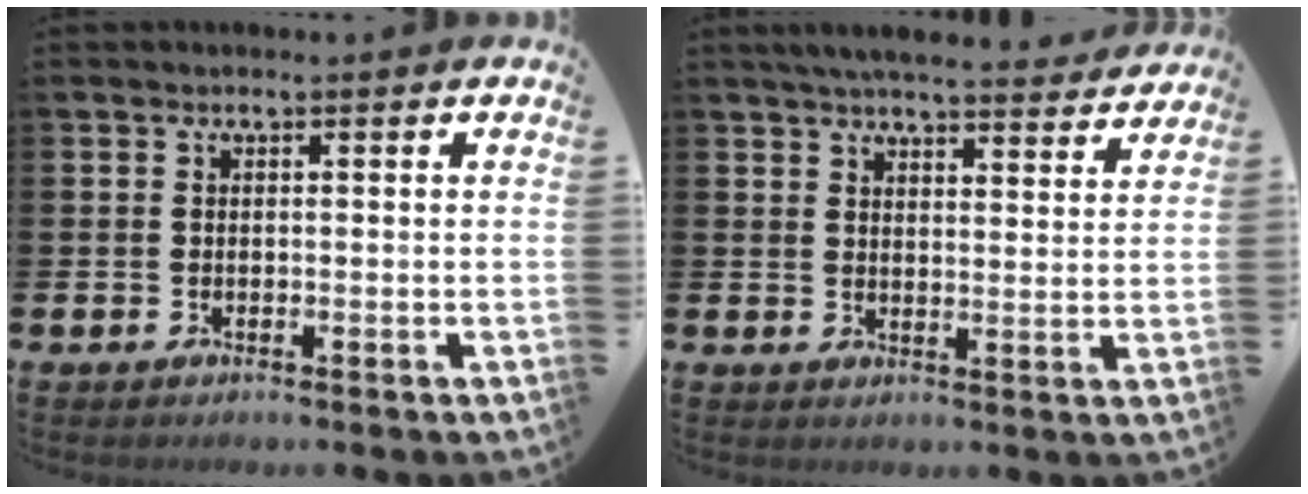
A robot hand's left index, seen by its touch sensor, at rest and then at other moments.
{"total": 6.0, "force": [5.8, 0.7, 1.5], "torque": [-0.032, -0.034, 0.102]}